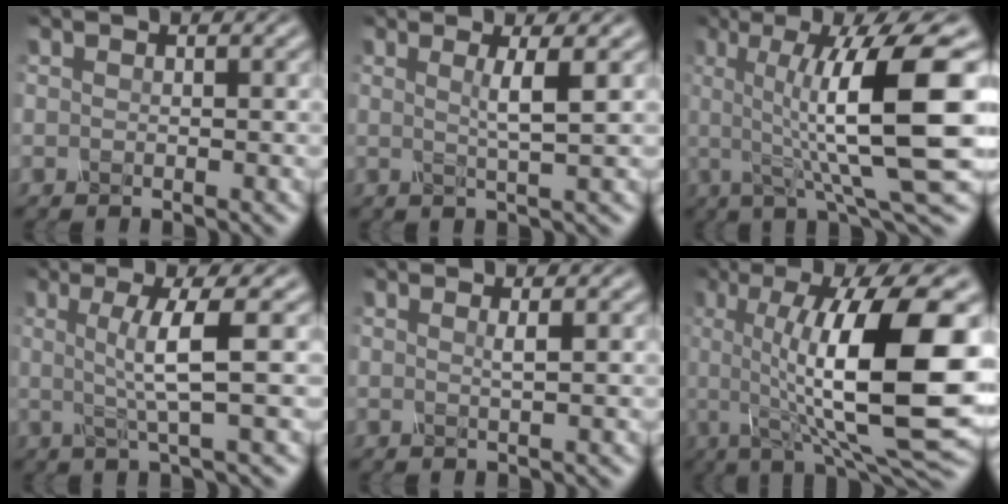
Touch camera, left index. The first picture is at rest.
{"total": 2.6, "force": [0.6, 0.4, 2.5], "torque": [-0.042, -0.001, 0.005]}
{"total": 12.1, "force": [0.8, 2.5, 11.9], "torque": [-0.163, 0.005, 0.013]}
{"total": 4.3, "force": [0.3, 0.6, 4.2], "torque": [-0.076, -0.001, 0.007]}
{"total": 0.9, "force": [0.2, 0.3, 0.9], "torque": [-0.009, -0.001, -0.001]}
{"total": 14.4, "force": [0.4, 3.8, 13.9], "torque": [-0.194, -0.002, 0.005]}